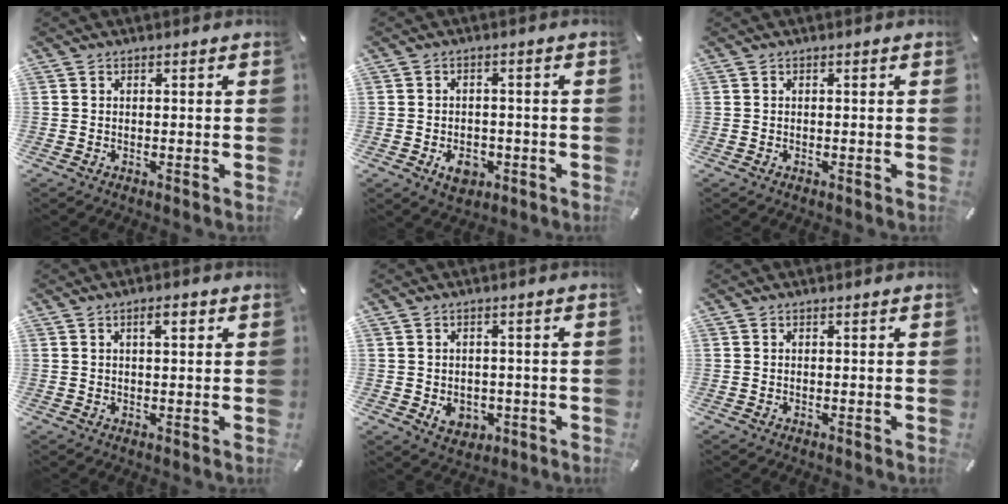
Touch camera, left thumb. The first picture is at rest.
{"total": 5.7, "force": [-2.2, 4.0, 3.3], "torque": [-0.056, 0.006, -0.039]}
{"total": 0.0}
{"total": 3.3, "force": [1.3, 1.2, 2.8], "torque": [-0.042, 0.002, 0.016]}
{"total": 4.9, "force": [-1.0, 4.2, 2.3], "torque": [-0.021, -0.003, -0.019]}
{"total": 0.0}